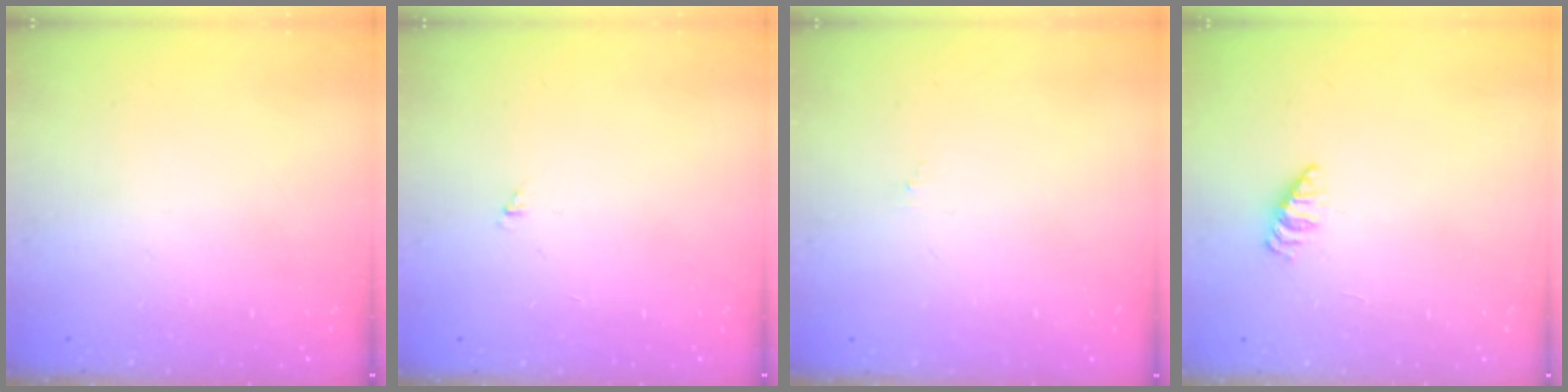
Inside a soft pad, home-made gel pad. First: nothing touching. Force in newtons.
{"total": 0.7, "press": 0.7, "slide": 0.1}
{"total": 0.0}
{"total": 2.2, "press": 2.2, "slide": 0.3}